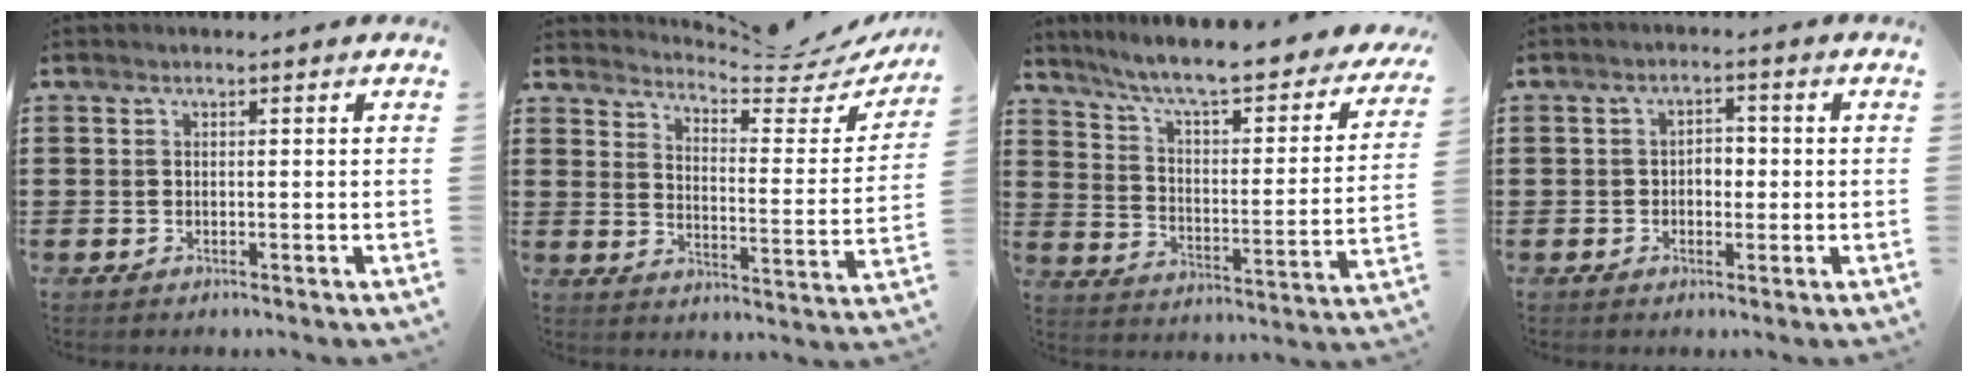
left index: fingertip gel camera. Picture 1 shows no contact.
{"total": 5.4, "force": [5.2, 0.1, 1.6], "torque": [-0.042, -0.048, 0.083]}
{"total": 7.8, "force": [6.6, 0.3, 4.2], "torque": [-0.106, -0.049, 0.107]}
{"total": 2.7, "force": [-0.3, 1.7, 2.1], "torque": [-0.035, 0.002, -0.011]}